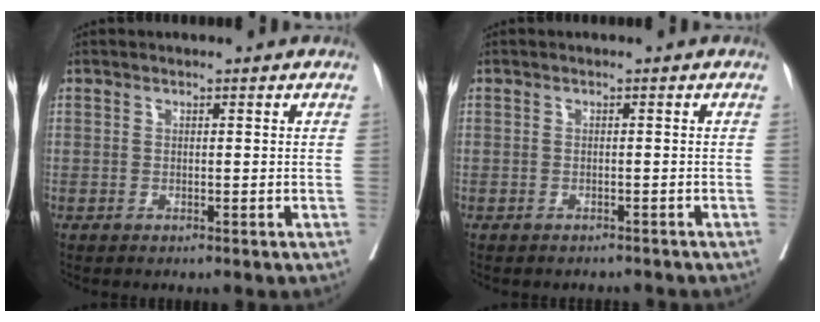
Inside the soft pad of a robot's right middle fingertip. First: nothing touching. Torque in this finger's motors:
{"motor_torque": [0.34, -0.59, 0.05, -0.01]}